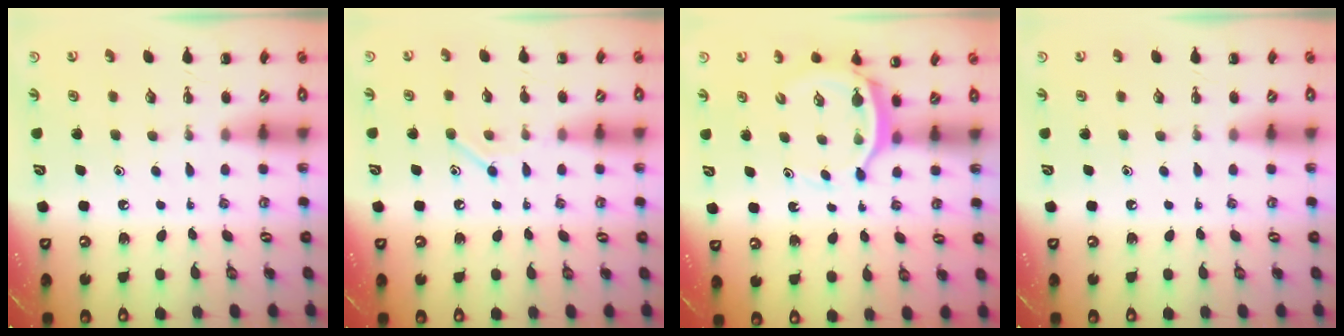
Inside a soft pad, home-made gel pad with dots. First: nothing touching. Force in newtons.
{"total": 7.4, "press": 7.2, "slide": 1.4}
{"total": 4.3, "press": 4.2, "slide": 0.9}
{"total": 0.0}